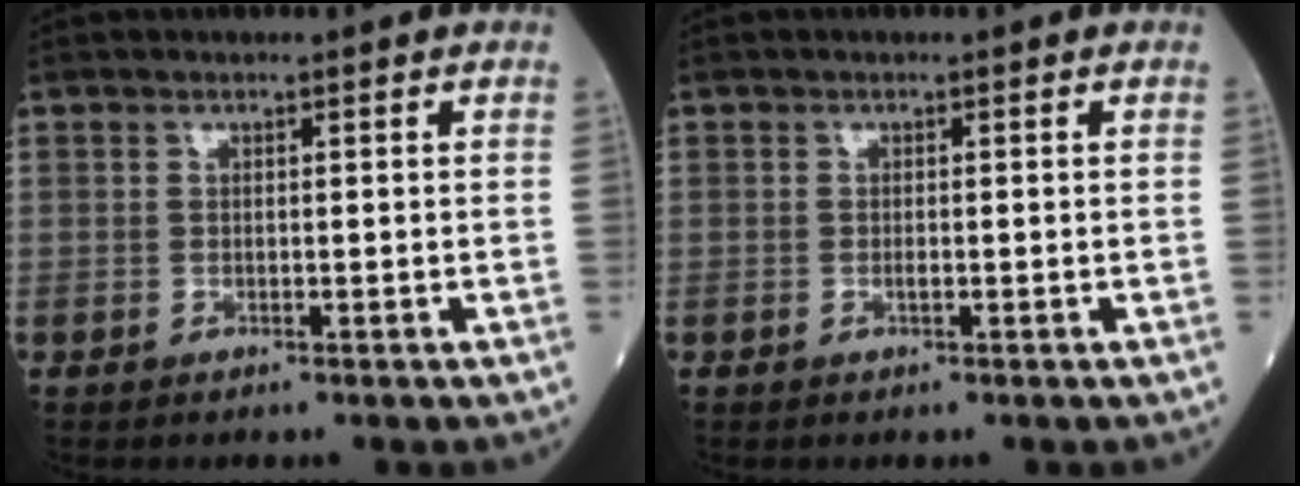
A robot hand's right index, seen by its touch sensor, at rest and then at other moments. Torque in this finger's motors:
{"motor_torque": [0.15, -0.05, 0.08, 0.03]}